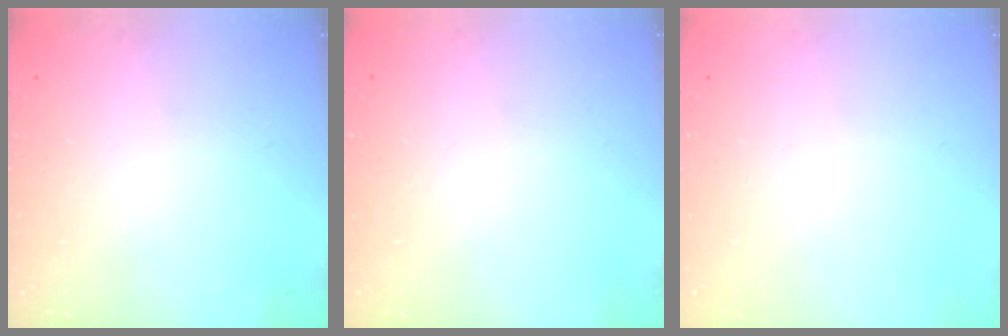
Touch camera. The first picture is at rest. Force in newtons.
{"total": 0.0}
{"total": 0.0}